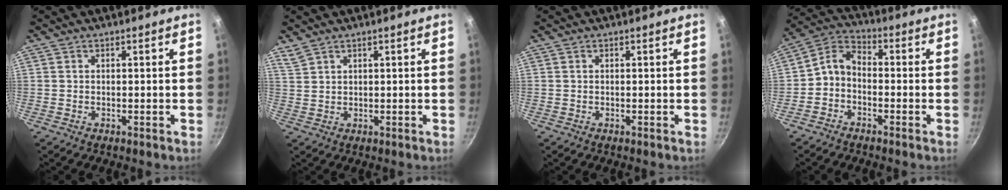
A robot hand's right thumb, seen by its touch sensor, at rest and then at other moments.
{"total": 2.5, "force": [2.2, 0.9, 0.9], "torque": [-0.018, -0.005, 0.050]}
{"total": 0.0}
{"total": 5.8, "force": [-2.0, 4.0, 3.7], "torque": [-0.068, 0.041, -0.055]}